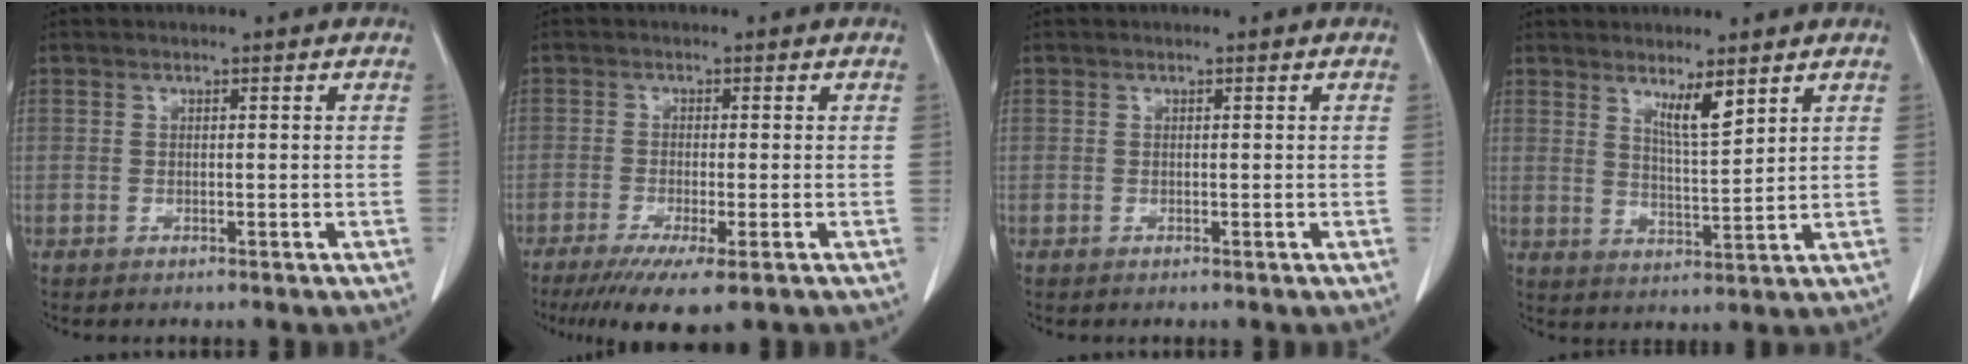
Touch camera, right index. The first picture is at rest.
{"total": 8.0, "force": [-5.2, 0.9, 6.0], "torque": [-0.092, -0.022, -0.081]}
{"total": 0.0}
{"total": 4.8, "force": [3.3, 0.3, 3.5], "torque": [-0.061, -0.015, 0.061]}